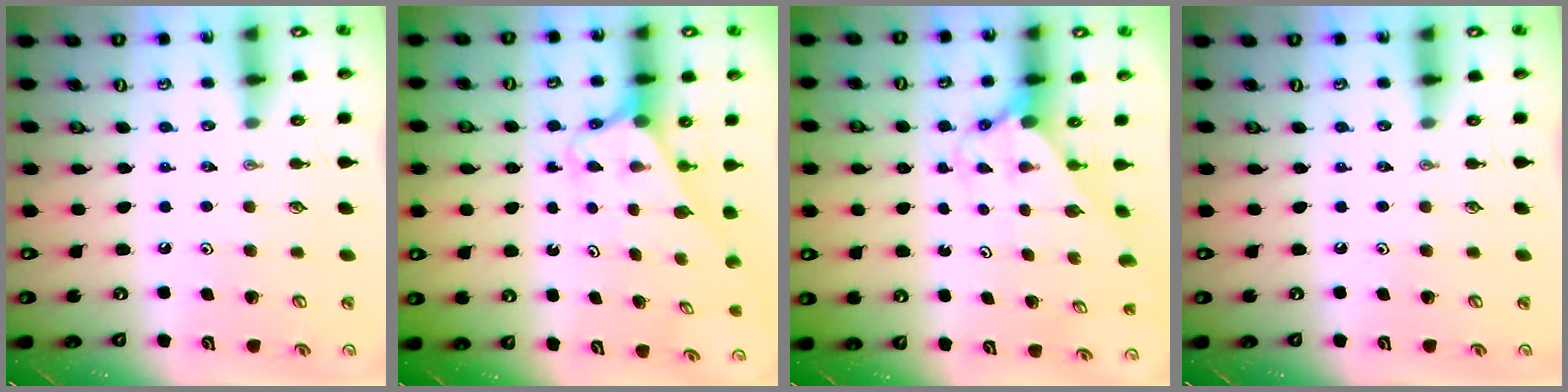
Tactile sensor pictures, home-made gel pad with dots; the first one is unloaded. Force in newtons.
{"total": 2.6, "press": 2.6, "slide": 0.2}
{"total": 1.7, "press": 1.7, "slide": 0.2}
{"total": 0.0}